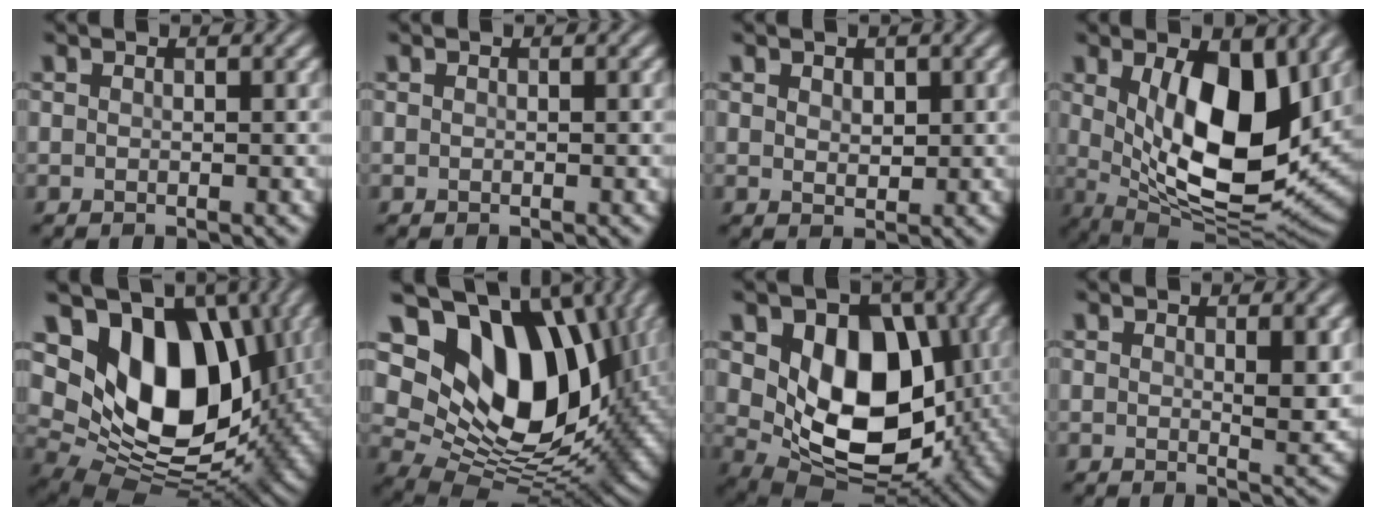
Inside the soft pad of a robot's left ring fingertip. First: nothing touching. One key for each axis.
{"total": 0.0}
{"total": 1.0, "fx": 0.7, "fy": 0.8, "fz": 0.2, "tx": -0.005, "ty": 0.000, "tz": 0.014}
{"total": 12.0, "fx": 2.2, "fy": 5.6, "fz": 10.4, "tx": -0.161, "ty": -0.021, "tz": 0.043}
{"total": 13.9, "fx": 4.2, "fy": 9.0, "fz": 9.7, "tx": -0.148, "ty": -0.011, "tz": 0.073}
{"total": 15.3, "fx": 5.5, "fy": 9.7, "fz": 10.4, "tx": -0.168, "ty": 0.006, "tz": 0.095}
{"total": 10.8, "fx": 1.2, "fy": 7.5, "fz": 7.7, "tx": -0.127, "ty": -0.017, "tz": 0.020}
{"total": 2.1, "fx": 0.6, "fy": 0.5, "fz": 1.9, "tx": -0.026, "ty": -0.005, "tz": 0.011}